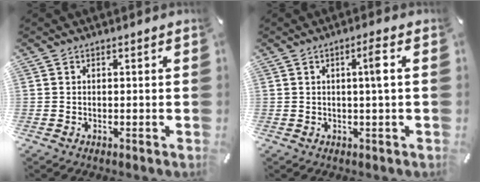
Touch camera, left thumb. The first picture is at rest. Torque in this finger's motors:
{"motor_torque": [0.39, 0.40, 0.13, 0.02, 0.01]}